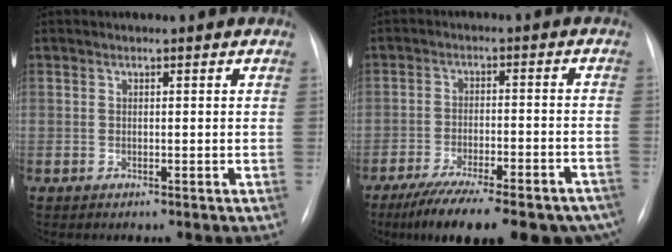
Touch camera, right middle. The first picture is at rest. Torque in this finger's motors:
{"motor_torque": [1.08, -1.06, 0.84, 0.09]}